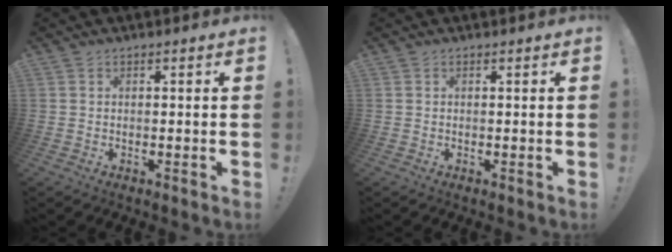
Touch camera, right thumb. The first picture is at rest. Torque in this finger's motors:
{"motor_torque": [0.00, 0.00, 0.00, 0.00, 0.00]}